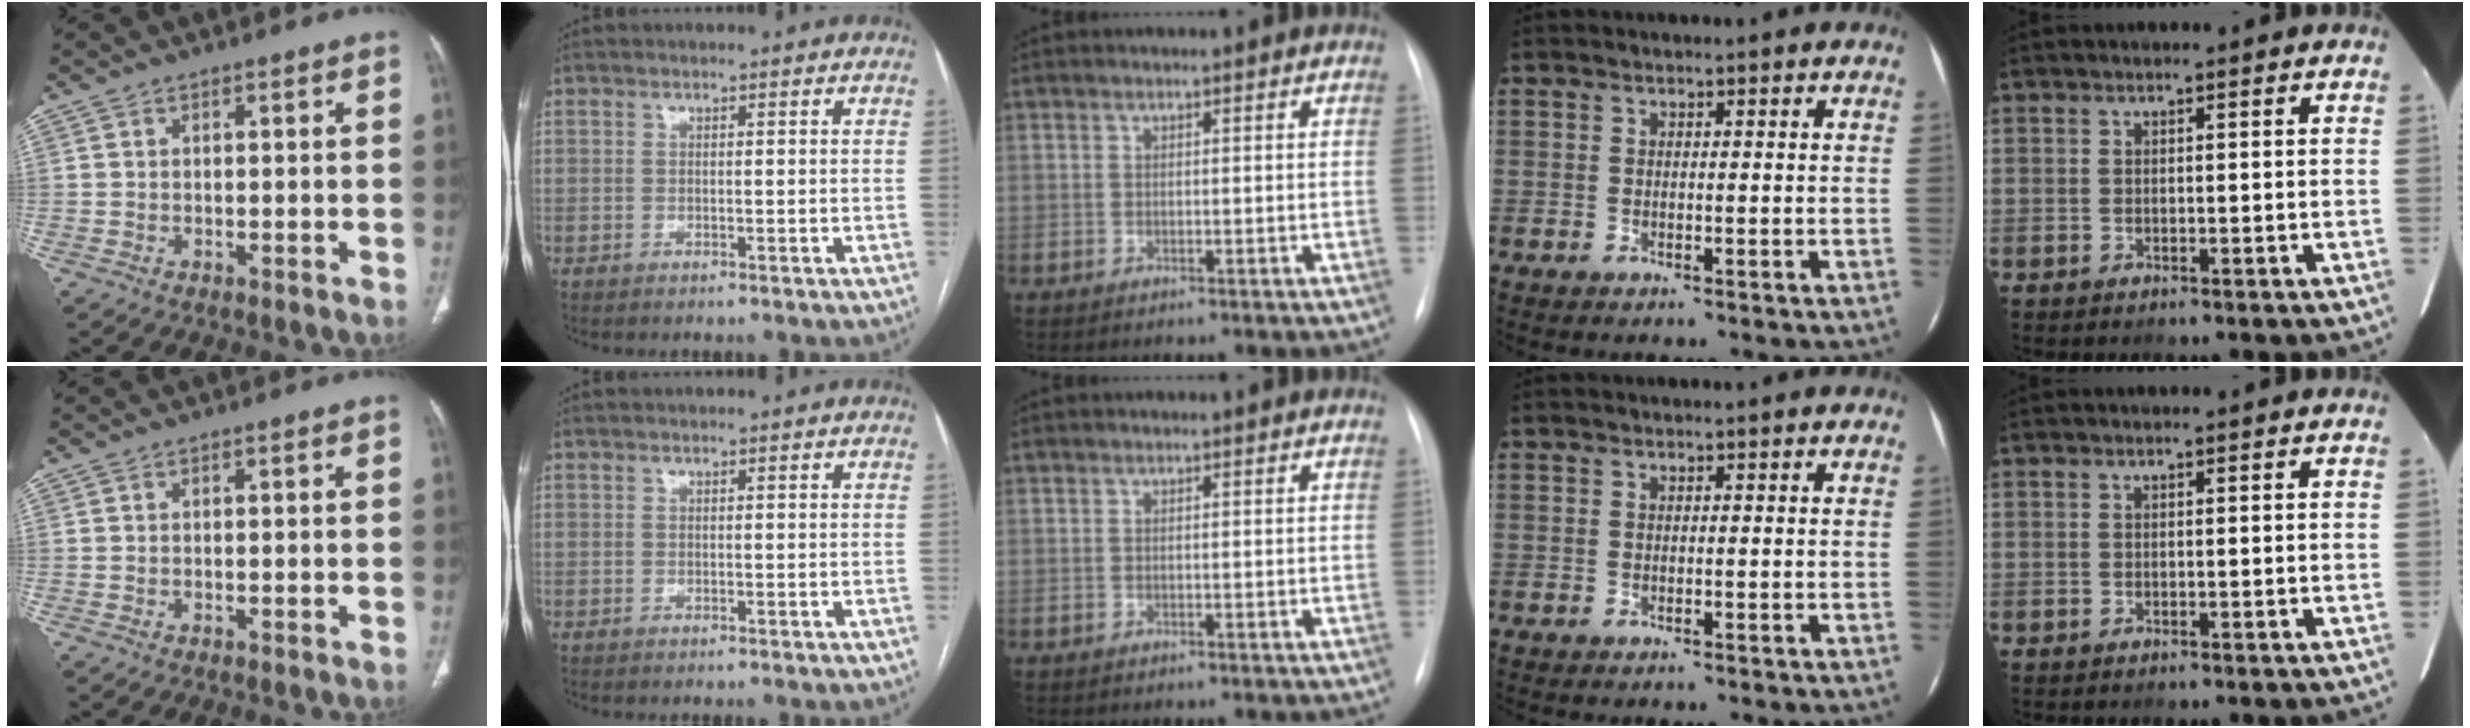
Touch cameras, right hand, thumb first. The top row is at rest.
{}